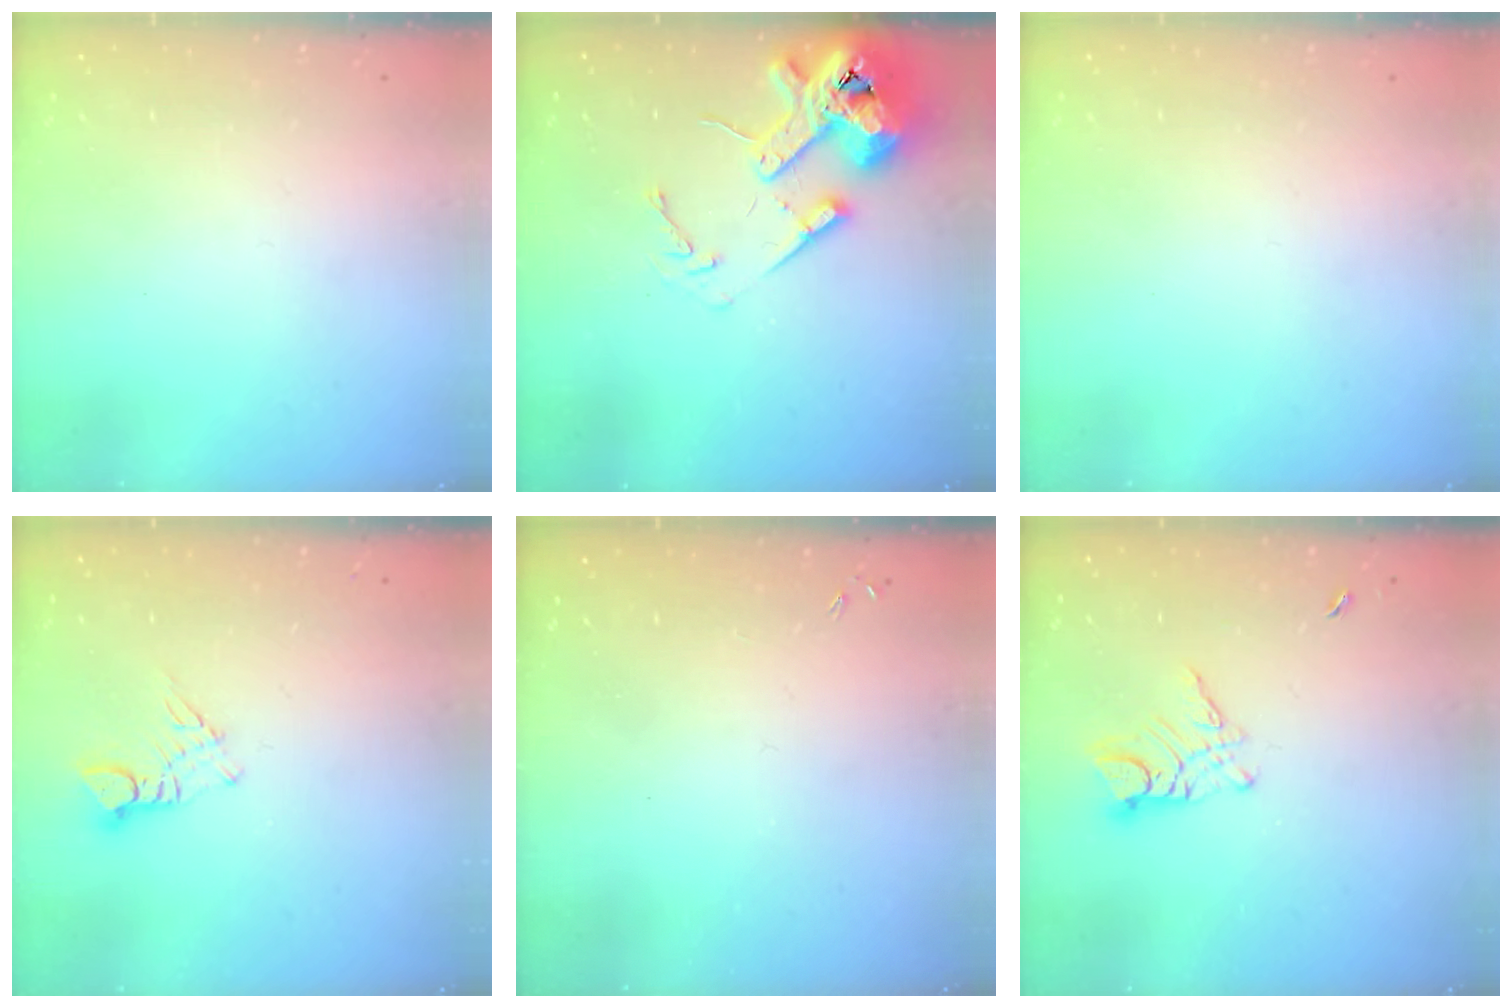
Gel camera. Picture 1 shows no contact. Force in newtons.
{"total": 15.3, "press": 15.2, "slide": 1.9}
{"total": 0.0}
{"total": 3.8, "press": 3.8, "slide": 0.3}
{"total": 0.0}
{"total": 7.3, "press": 7.2, "slide": 0.6}